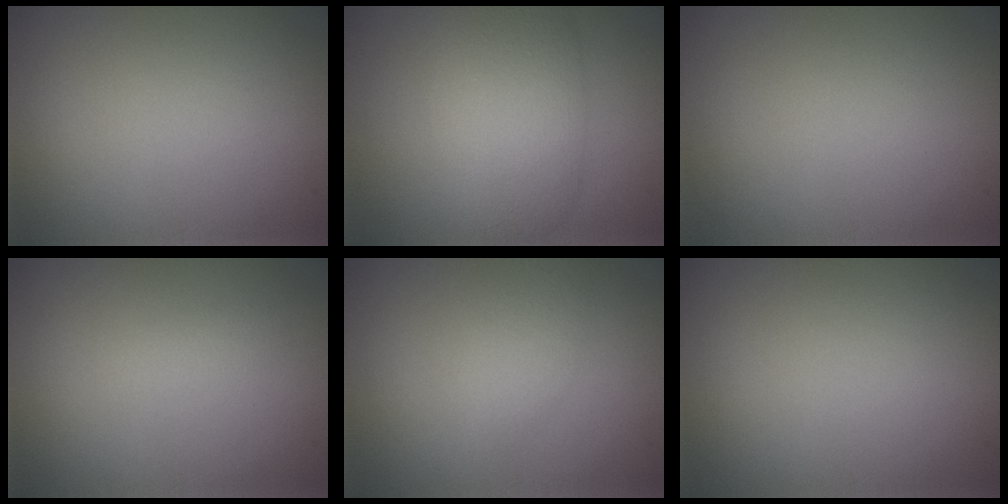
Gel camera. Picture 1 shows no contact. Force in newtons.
{"total": 6.9, "press": 6.9, "slide": 0.5}
{"total": 0.0}
{"total": 0.8, "press": 0.8, "slide": 0.1}
{"total": 1.7, "press": 1.7, "slide": 0.1}
{"total": 0.0}